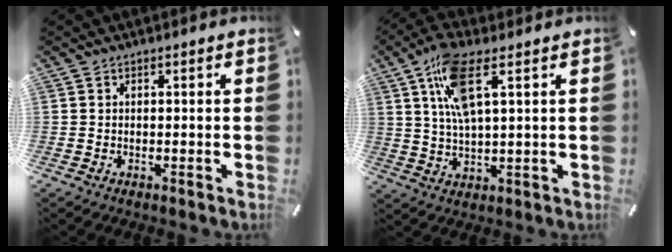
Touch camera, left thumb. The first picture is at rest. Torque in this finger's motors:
{"motor_torque": [1.01, 0.93, 0.68, -0.55, 0.47]}